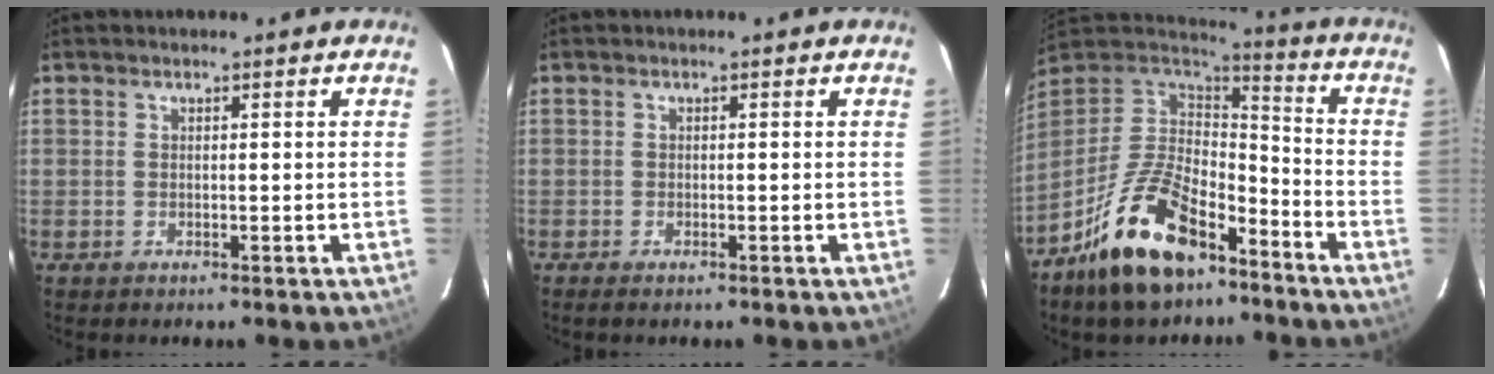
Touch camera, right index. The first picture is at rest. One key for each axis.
{"total": 0.9, "fx": -0.8, "fy": 0.0, "fz": 0.3, "tx": -0.006, "ty": -0.005, "tz": -0.014}
{"total": 19.4, "fx": -12.5, "fy": 8.9, "fz": 11.9, "tx": -0.240, "ty": 0.002, "tz": -0.216}